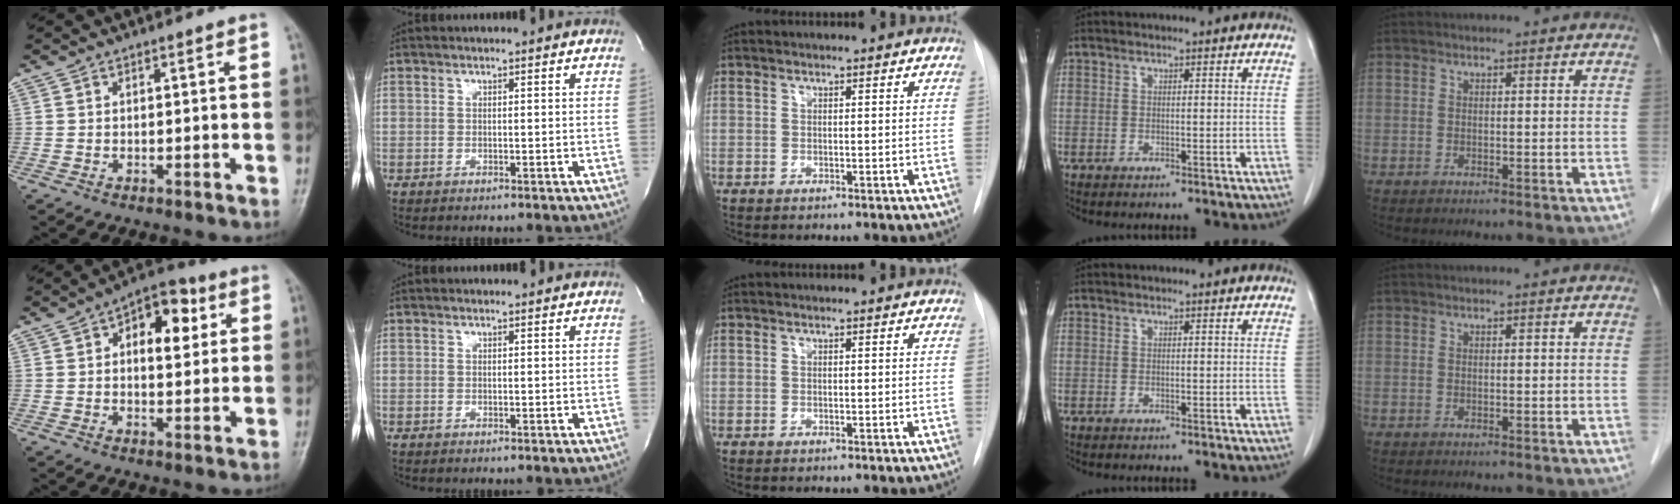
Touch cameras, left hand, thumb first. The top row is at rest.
{"thumb": {"total": 11.1, "force": [3.3, 6.4, 8.4], "torque": [-0.083, 0.009, 0.040]}, "index": {"total": 0.6, "force": [0.6, 0.2, 0.0], "torque": [-0.007, 0.004, 0.008]}}